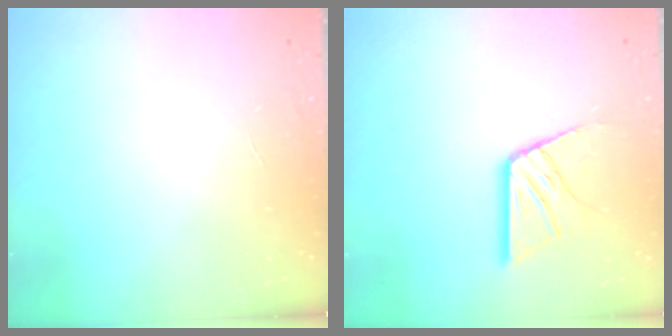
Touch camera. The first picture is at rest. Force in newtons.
{"total": 12.3, "press": 12.3, "slide": 1.4}